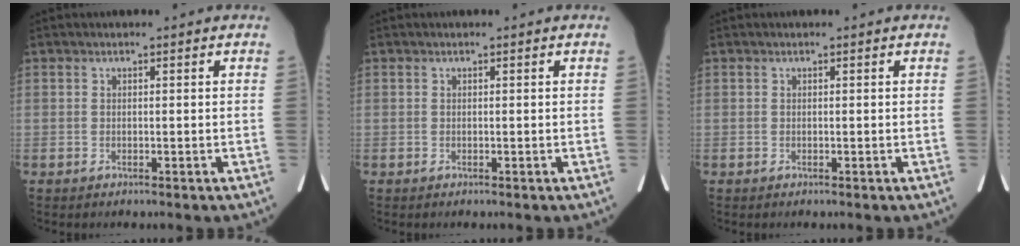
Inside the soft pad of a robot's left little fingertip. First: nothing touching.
{"total": 0.0}
{"total": 0.0}